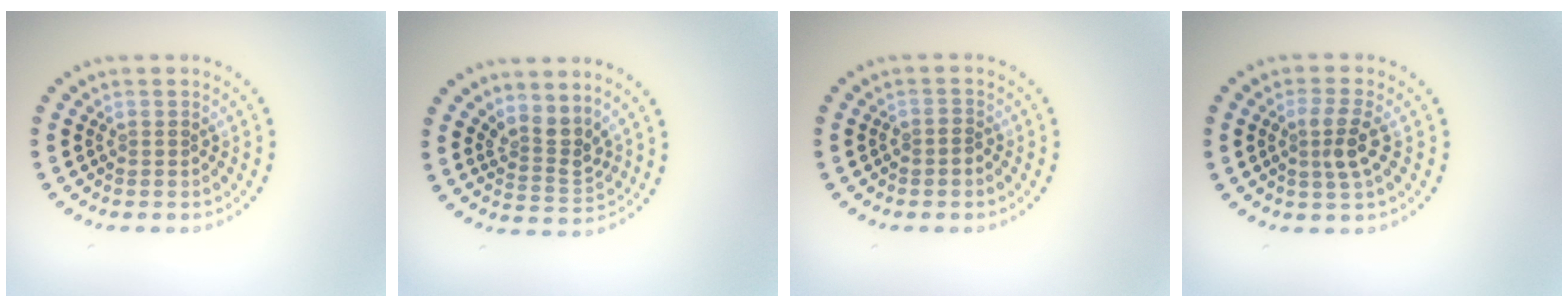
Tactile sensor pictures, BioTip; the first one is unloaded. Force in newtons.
{"total": 2.7, "press": 2.0, "slide": 1.9}
{"total": 0.7, "press": 0.4, "slide": 0.6}
{"total": 2.6, "press": 2.4, "slide": 1.2}